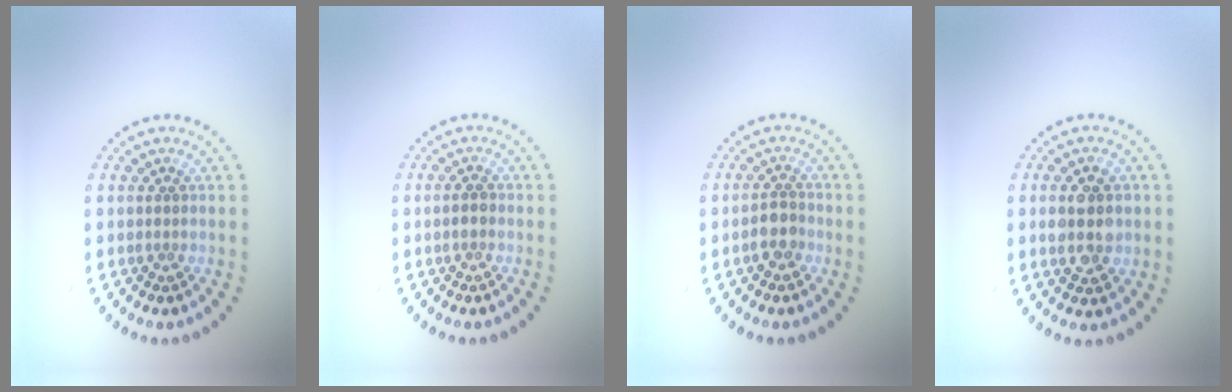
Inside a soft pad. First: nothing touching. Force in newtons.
{"total": 0.9, "press": 0.9, "slide": 0.1}
{"total": 2.1, "press": 1.9, "slide": 0.8}
{"total": 4.0, "press": 4.0, "slide": 0.2}